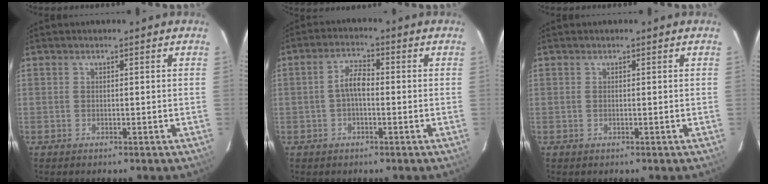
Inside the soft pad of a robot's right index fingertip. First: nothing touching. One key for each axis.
{"total": 3.7, "fx": -0.7, "fy": 1.6, "fz": 3.2, "tx": -0.066, "ty": 0.013, "tz": -0.015}
{"total": 0.0}